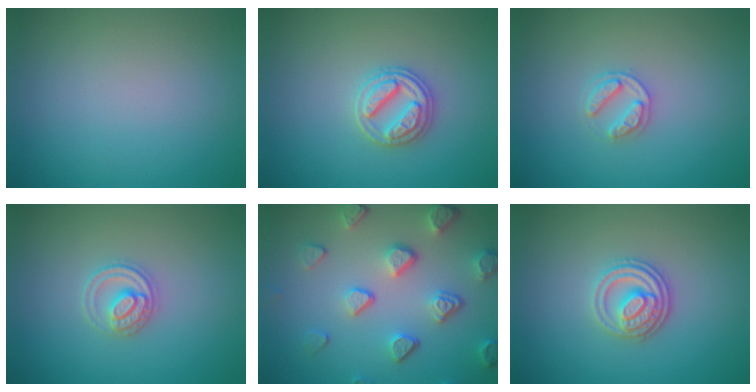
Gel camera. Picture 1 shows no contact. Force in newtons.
{"total": 2.9, "press": 2.8, "slide": 0.4}
{"total": 2.0, "press": 2.0, "slide": 0.3}
{"total": 2.5, "press": 2.4, "slide": 0.3}
{"total": 5.1, "press": 4.0, "slide": 3.2}
{"total": 3.3, "press": 2.9, "slide": 1.6}